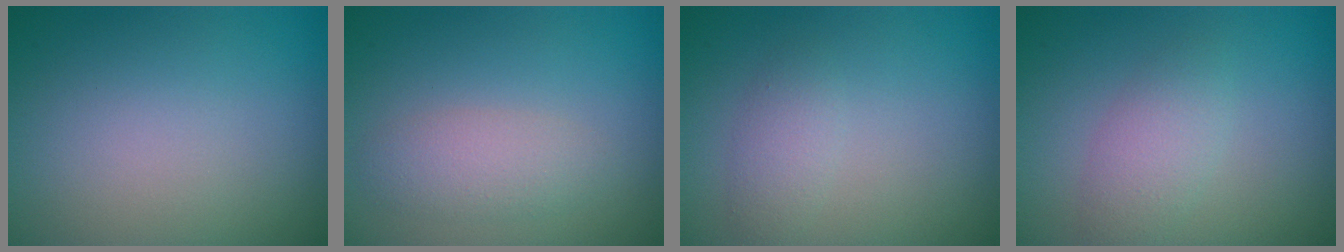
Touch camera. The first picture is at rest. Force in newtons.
{"total": 2.3, "press": 2.3, "slide": 0.1}
{"total": 1.5, "press": 1.5, "slide": 0.0}
{"total": 2.4, "press": 2.4, "slide": 0.1}